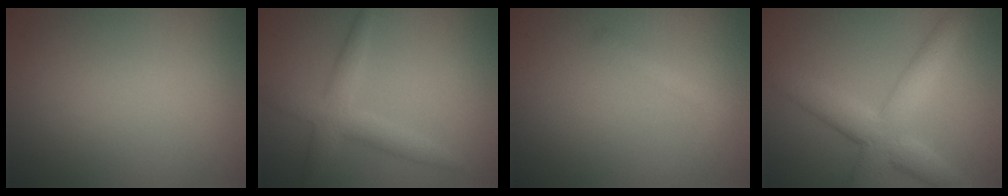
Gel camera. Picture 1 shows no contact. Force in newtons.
{"total": 3.3, "press": 3.3, "slide": 0.0}
{"total": 1.2, "press": 1.2, "slide": 0.1}
{"total": 6.3, "press": 6.3, "slide": 0.3}